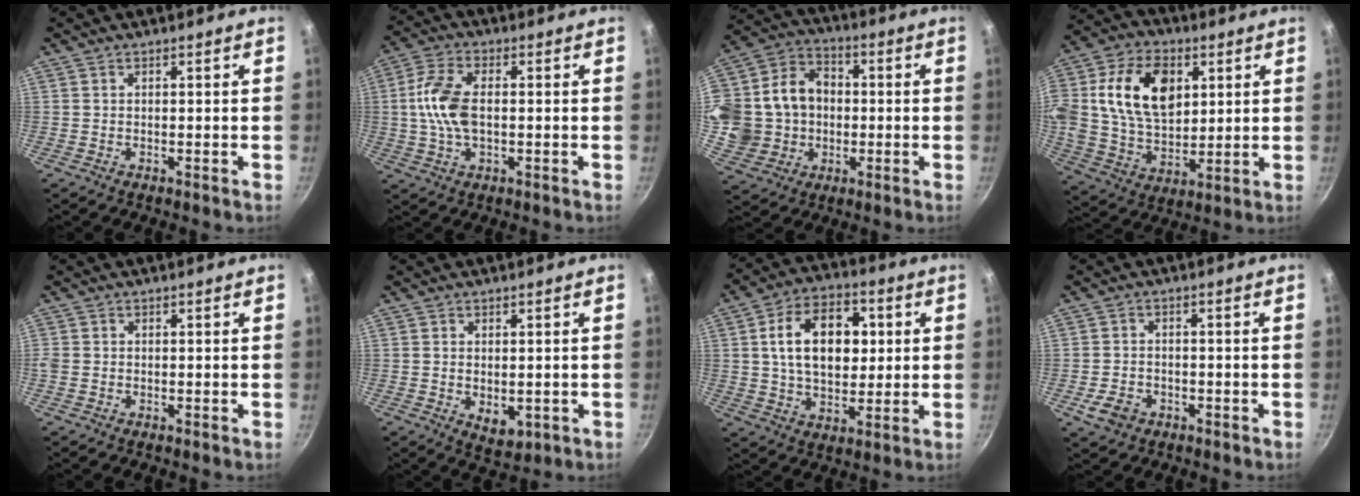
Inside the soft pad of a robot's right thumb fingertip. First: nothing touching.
{"total": 9.7, "force": [0.1, 5.3, 8.1], "torque": [-0.160, 0.017, -0.006]}
{"total": 21.7, "force": [-0.1, 18.4, 11.5], "torque": [-0.239, 0.040, 0.007]}
{"total": 18.8, "force": [4.7, 12.7, 13.0], "torque": [-0.215, -0.002, 0.082]}
{"total": 1.3, "force": [-0.3, 1.1, 0.6], "torque": [-0.012, 0.001, -0.008]}
{"total": 4.9, "force": [-0.7, 3.1, 3.7], "torque": [-0.049, -0.011, 0.000]}
{"total": 16.0, "force": [2.8, 10.5, 11.7], "torque": [-0.157, 0.009, 0.040]}
{"total": 4.7, "force": [-2.2, 3.6, 2.2], "torque": [-0.040, 0.017, -0.034]}